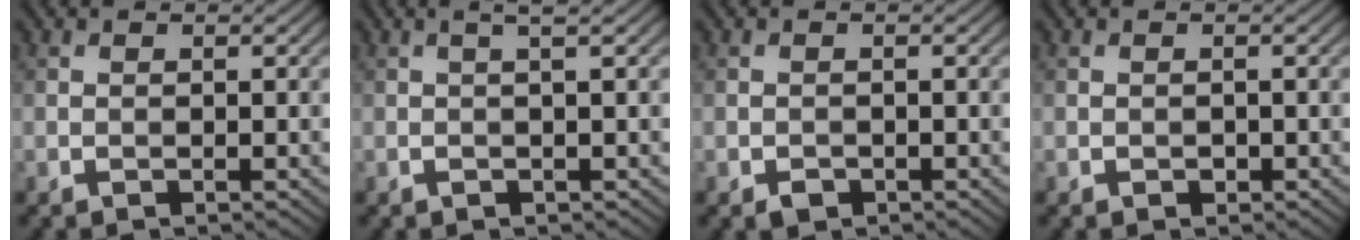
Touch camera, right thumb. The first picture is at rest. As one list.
[{"total": 1.8, "force": [0.4, 0.0, 1.8], "torque": [-0.029, 0.010, 0.001]}, {"total": 1.2, "force": [-0.7, 0.8, 0.5], "torque": [-0.006, -0.004, -0.014]}, {"total": 0.5, "force": [-0.2, 0.4, 0.3], "torque": [-0.002, -0.001, -0.005]}]